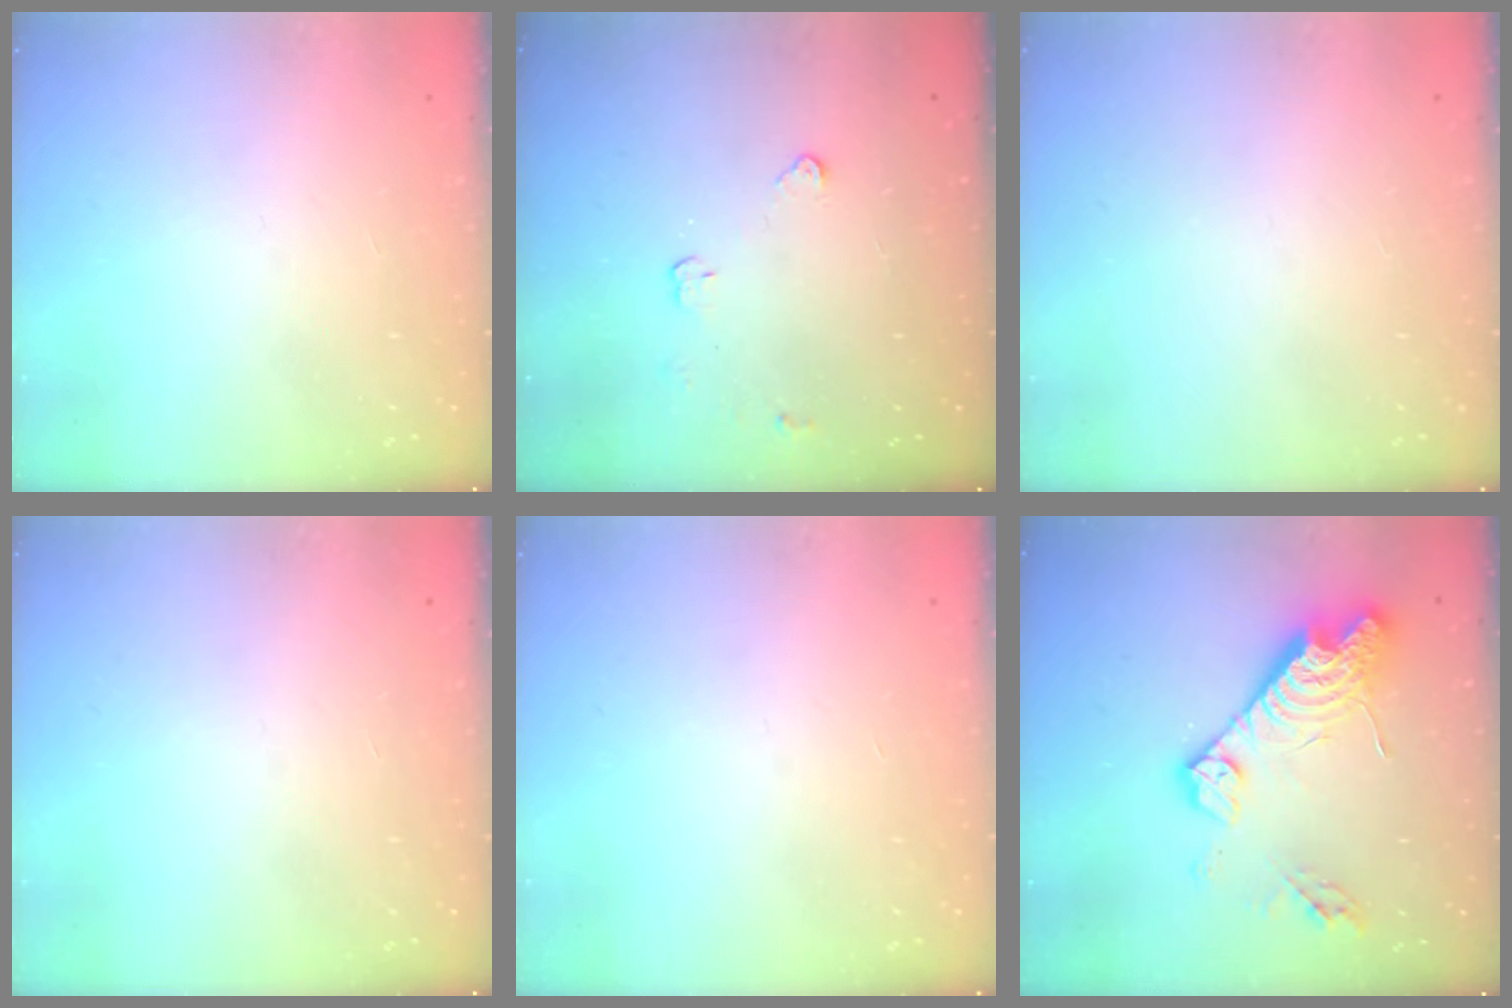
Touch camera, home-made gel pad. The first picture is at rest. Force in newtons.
{"total": 2.9, "press": 2.9, "slide": 0.4}
{"total": 0.0}
{"total": 0.0}
{"total": 0.0}
{"total": 19.2, "press": 19.1, "slide": 1.9}